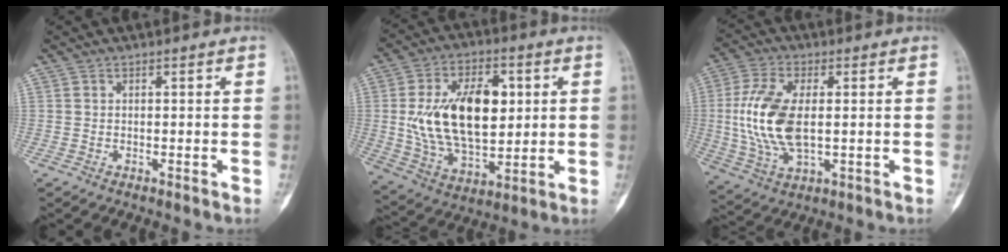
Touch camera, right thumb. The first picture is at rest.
{"total": 20.0, "force": [2.7, 11.8, 15.9], "torque": [-0.243, -0.008, 0.057]}
{"total": 13.7, "force": [0.6, 7.1, 11.7], "torque": [-0.248, -0.002, 0.014]}